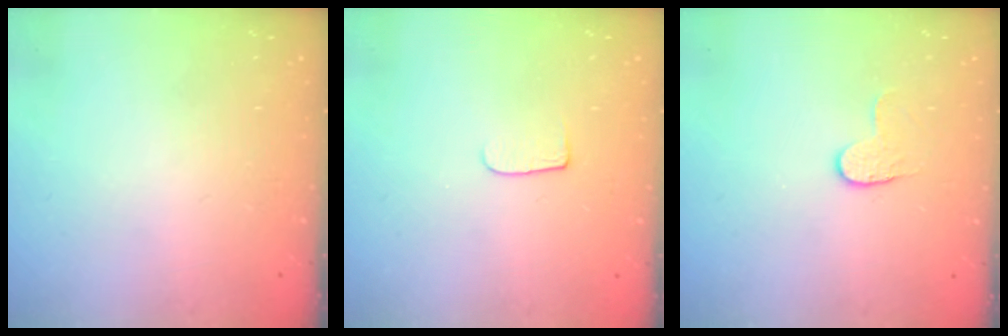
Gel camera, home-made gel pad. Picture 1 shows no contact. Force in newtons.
{"total": 5.3, "press": 5.2, "slide": 0.6}
{"total": 4.1, "press": 4.1, "slide": 0.4}